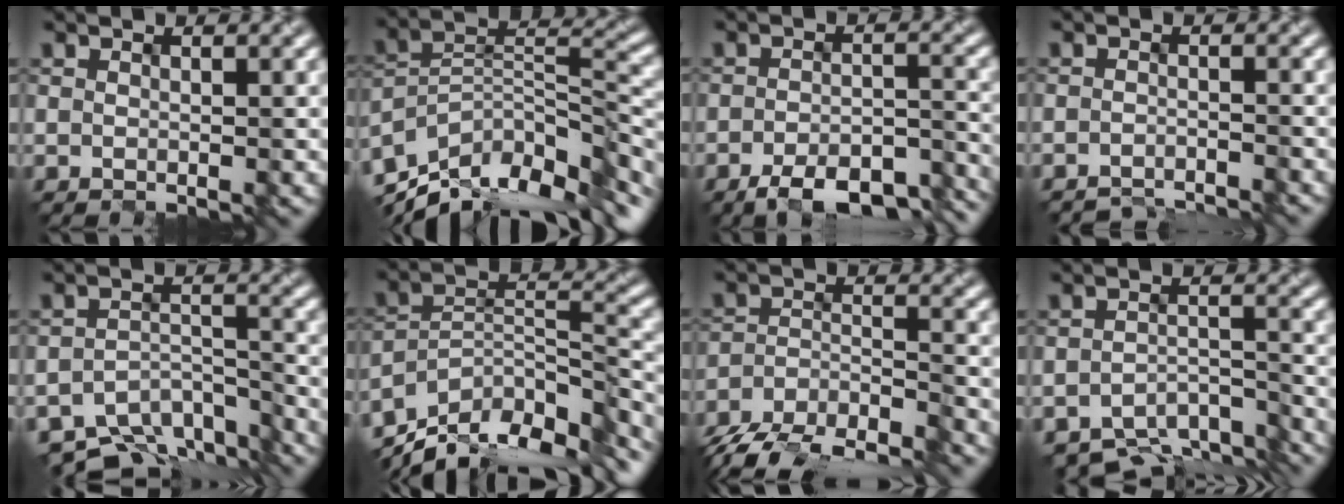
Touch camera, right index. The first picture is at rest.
{"total": 12.5, "force": [-9.5, 5.4, 6.1], "torque": [-0.128, 0.012, -0.157]}
{"total": 7.6, "force": [-5.7, 2.6, 4.3], "torque": [-0.063, -0.013, -0.079]}
{"total": 3.2, "force": [-3.2, 0.0, 0.0], "torque": [0.005, -0.007, -0.049]}
{"total": 8.5, "force": [-7.6, 2.9, 2.4], "torque": [-0.032, -0.011, -0.111]}
{"total": 13.1, "force": [-10.4, 5.0, 6.0], "torque": [-0.121, 0.011, -0.162]}
{"total": 10.0, "force": [-8.9, 3.3, 3.3], "torque": [-0.056, -0.019, -0.129]}
{"total": 7.6, "force": [-6.9, 2.1, 2.5], "torque": [-0.037, -0.019, -0.097]}